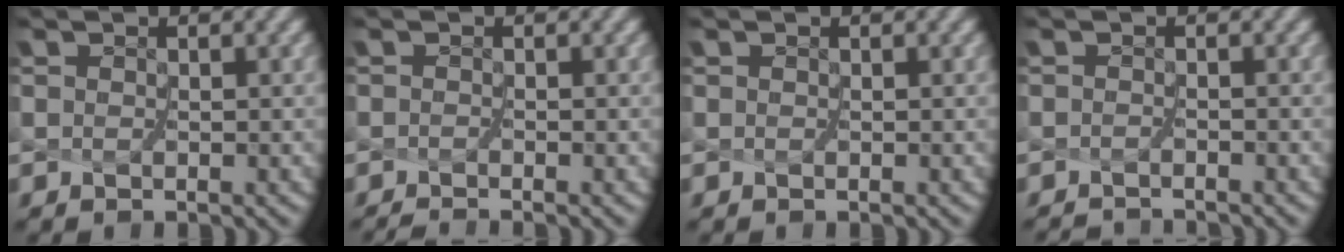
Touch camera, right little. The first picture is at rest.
{"total": 1.3, "force": [-1.2, -0.5, 0.2], "torque": [-0.012, -0.010, -0.026]}
{"total": 0.0}
{"total": 2.2, "force": [-2.2, -0.5, -0.3], "torque": [0.000, -0.015, -0.038]}